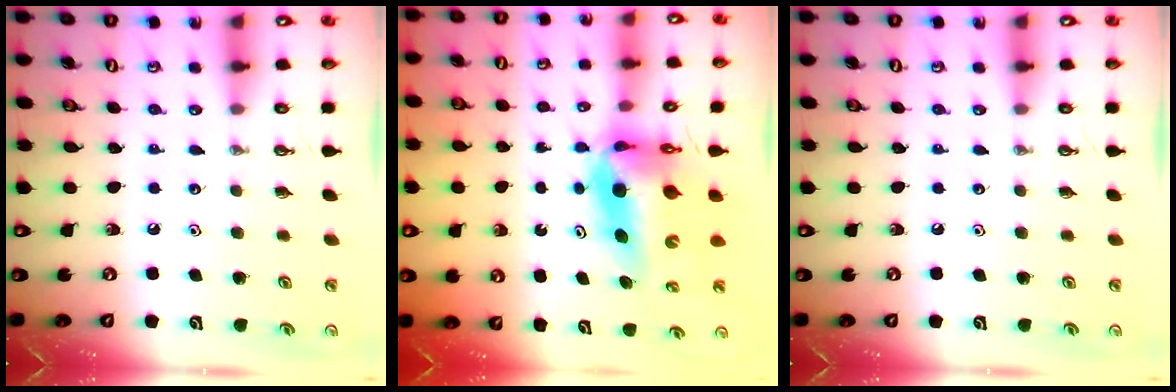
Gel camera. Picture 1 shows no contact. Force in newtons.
{"total": 10.0, "press": 9.8, "slide": 2.2}
{"total": 0.0}